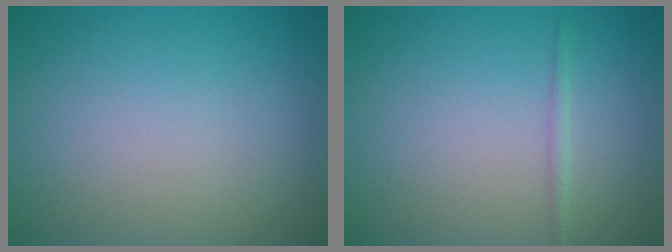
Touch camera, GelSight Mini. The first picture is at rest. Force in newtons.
{"total": 0.8, "press": 0.8, "slide": 0.1}